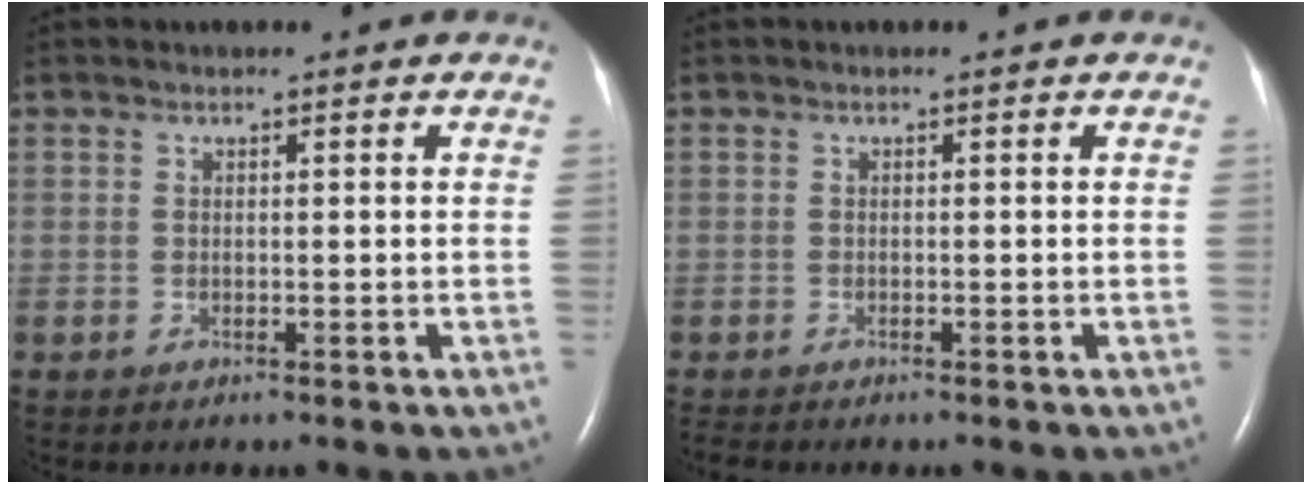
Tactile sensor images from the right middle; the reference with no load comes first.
{"total": 1.4, "force": [-1.3, 0.2, 0.5], "torque": [-0.013, -0.005, -0.020]}